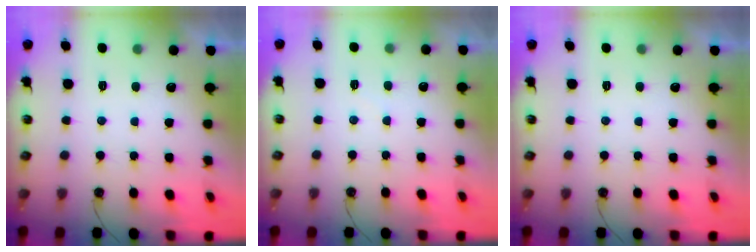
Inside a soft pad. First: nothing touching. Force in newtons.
{"total": 2.9, "press": 2.9, "slide": 0.4}
{"total": 0.0}